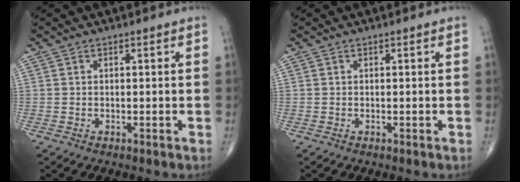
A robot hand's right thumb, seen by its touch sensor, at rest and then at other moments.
{"total": 0.0}